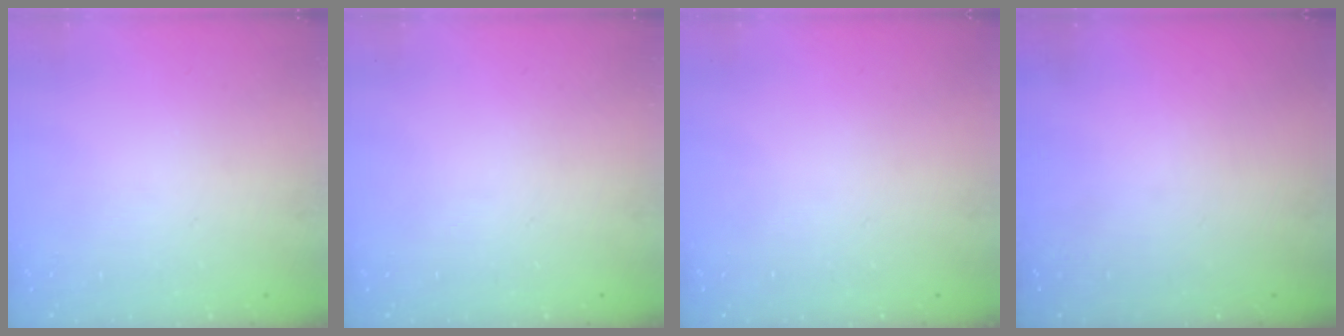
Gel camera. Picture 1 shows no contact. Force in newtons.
{"total": 0.0}
{"total": 0.0}
{"total": 0.0}